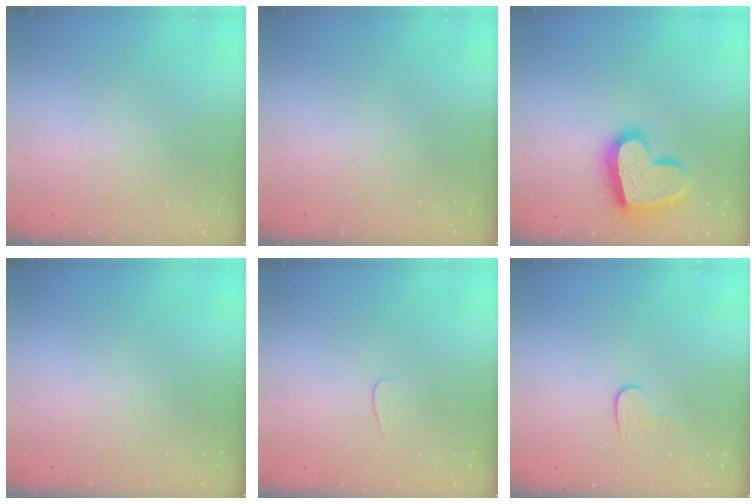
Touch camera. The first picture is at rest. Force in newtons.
{"total": 0.0}
{"total": 19.9, "press": 19.9, "slide": 1.1}
{"total": 0.0}
{"total": 2.8, "press": 2.8, "slide": 0.3}
{"total": 3.7, "press": 3.6, "slide": 0.4}